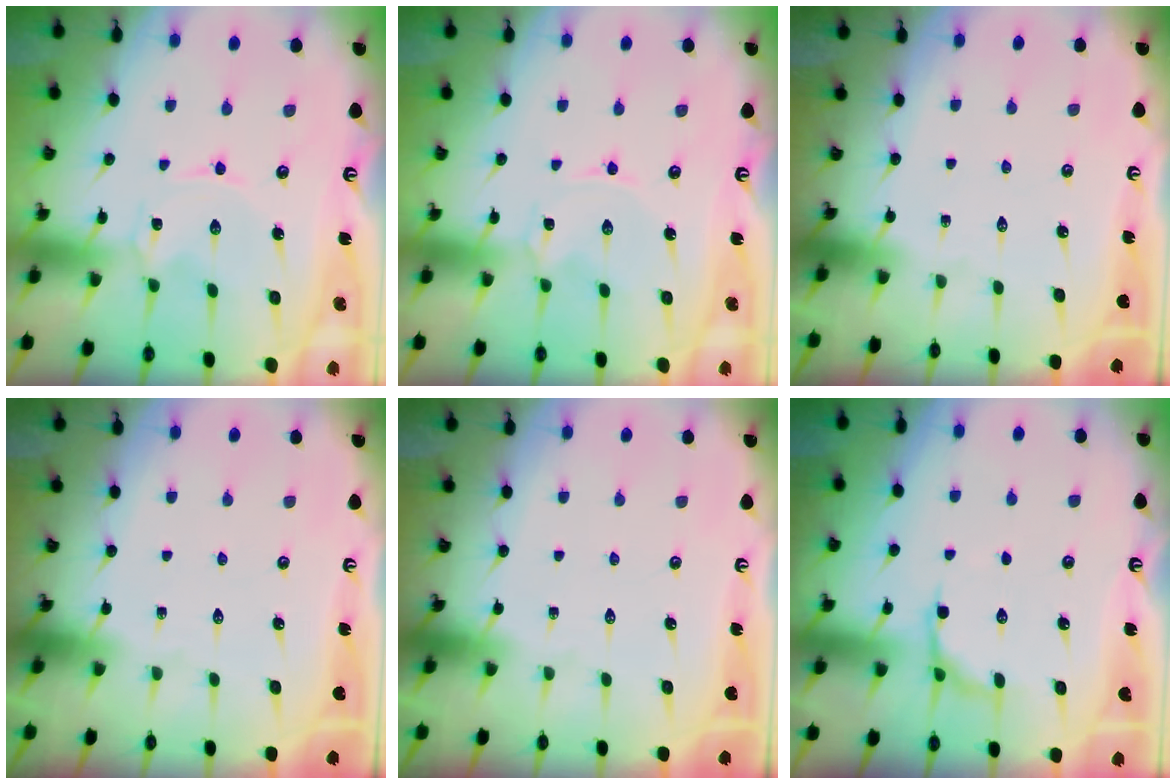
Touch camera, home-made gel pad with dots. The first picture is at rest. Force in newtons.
{"total": 0.0}
{"total": 0.0}
{"total": 0.0}
{"total": 0.0}
{"total": 5.6, "press": 4.9, "slide": 2.7}